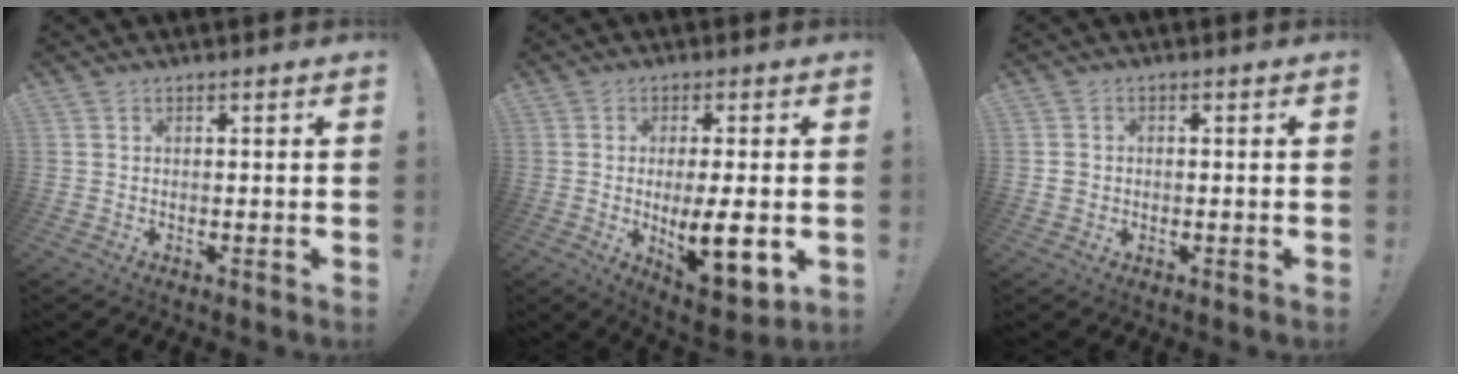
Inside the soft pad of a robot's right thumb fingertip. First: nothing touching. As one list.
[{"total": 11.4, "force": [-1.4, 3.5, 10.7], "torque": [-0.161, -0.014, -0.021]}, {"total": 2.2, "force": [-0.1, 2.0, 0.9], "torque": [-0.011, 0.006, -0.002]}]